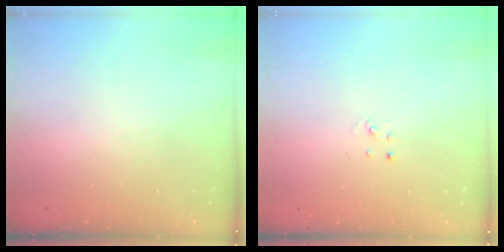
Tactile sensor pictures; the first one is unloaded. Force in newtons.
{"total": 2.0, "press": 2.0, "slide": 0.1}